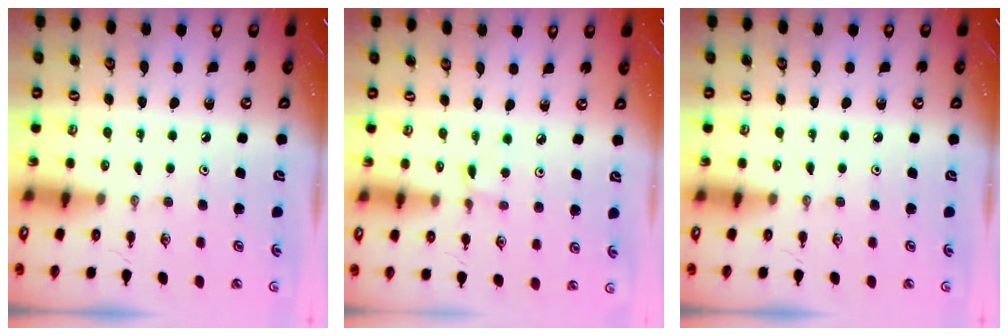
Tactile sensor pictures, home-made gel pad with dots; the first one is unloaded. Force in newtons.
{"total": 1.5, "press": 1.5, "slide": 0.2}
{"total": 0.0}